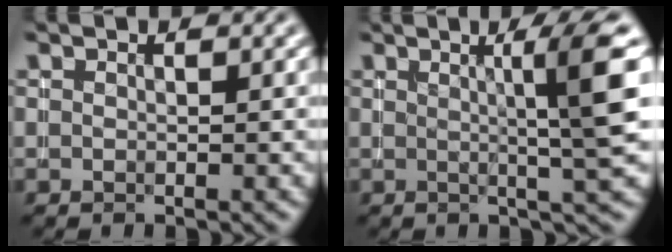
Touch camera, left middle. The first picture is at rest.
{"total": 6.3, "force": [1.1, 0.6, 6.2], "torque": [-0.084, 0.010, 0.018]}